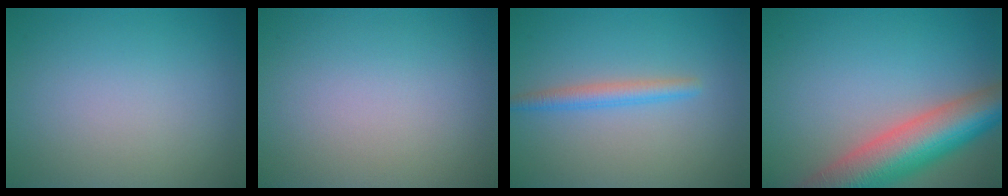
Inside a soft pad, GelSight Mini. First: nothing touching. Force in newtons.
{"total": 0.0}
{"total": 2.1, "press": 2.1, "slide": 0.2}
{"total": 10.2, "press": 10.1, "slide": 0.6}